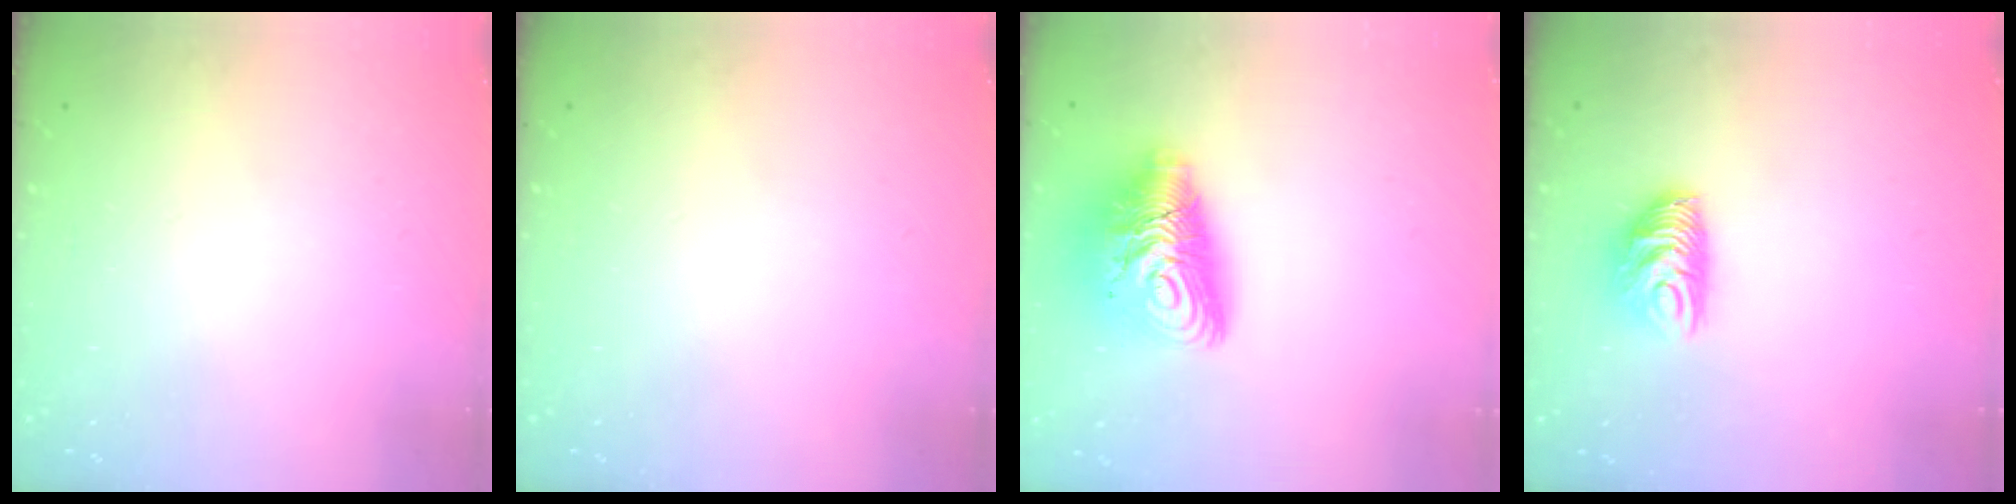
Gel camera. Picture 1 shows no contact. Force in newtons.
{"total": 0.0}
{"total": 14.9, "press": 14.8, "slide": 1.4}
{"total": 9.0, "press": 9.0, "slide": 0.6}